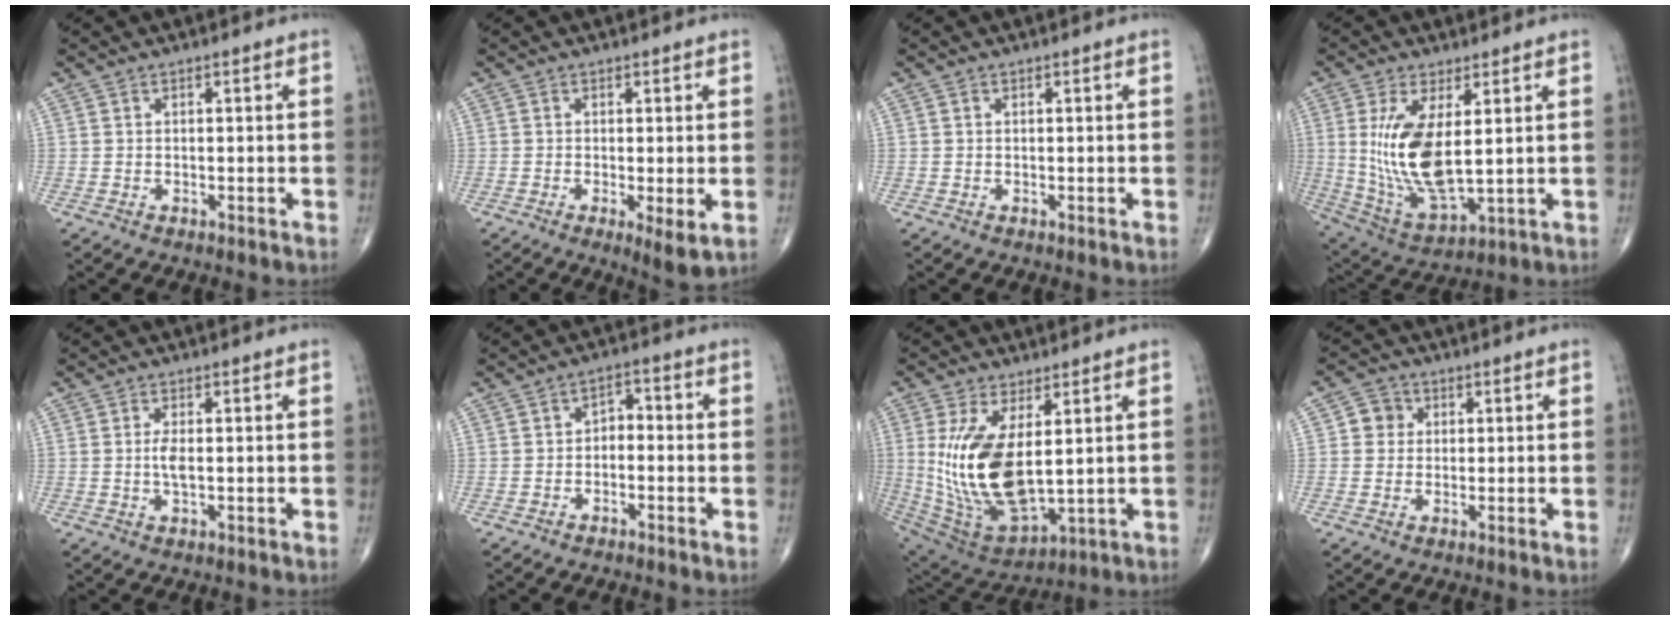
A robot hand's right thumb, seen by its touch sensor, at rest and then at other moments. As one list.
[{"total": 4.2, "force": [-0.9, 0.9, 4.1], "torque": [-0.069, -0.016, -0.018]}, {"total": 0.0}, {"total": 14.5, "force": [2.2, 5.8, 13.1], "torque": [-0.264, -0.026, 0.061]}, {"total": 2.5, "force": [0.0, 0.8, 2.4], "torque": [-0.052, -0.004, 0.000]}, {"total": 3.2, "force": [-1.1, 2.1, 2.1], "torque": [-0.022, 0.027, -0.027]}, {"total": 17.6, "force": [2.3, 8.1, 15.5], "torque": [-0.314, -0.027, 0.070]}, {"total": 3.9, "force": [0.7, 3.6, 1.1], "torque": [0.005, 0.004, 0.005]}]